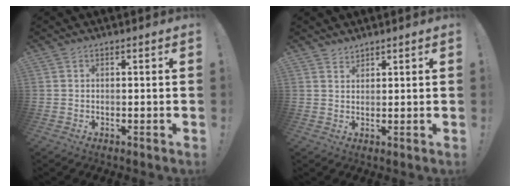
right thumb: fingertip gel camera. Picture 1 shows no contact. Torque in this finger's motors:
{"motor_torque": [-0.21, 0.13, -0.12, 0.11, 0.00]}